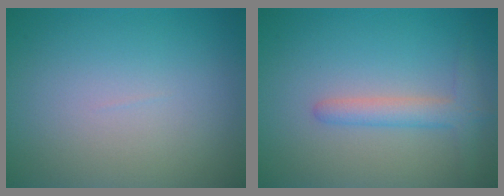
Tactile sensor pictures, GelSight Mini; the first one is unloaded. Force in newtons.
{"total": 2.6, "press": 2.6, "slide": 0.1}